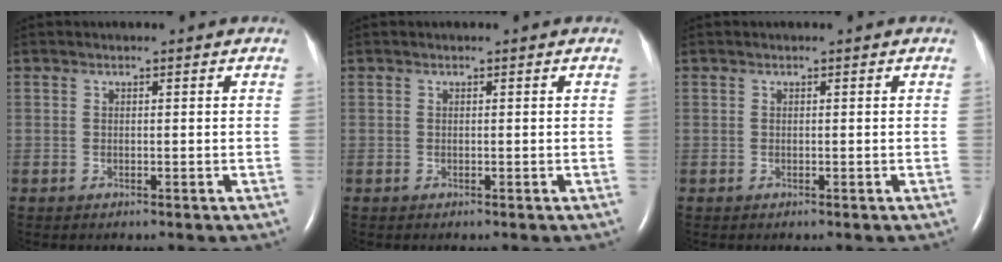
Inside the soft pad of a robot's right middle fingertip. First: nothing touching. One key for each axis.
{"total": 0.0}
{"total": 0.0}